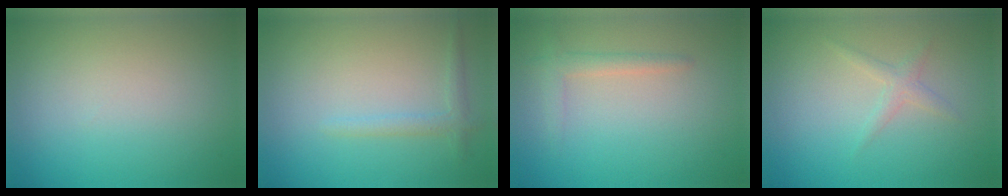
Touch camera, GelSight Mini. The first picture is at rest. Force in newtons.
{"total": 1.4, "press": 1.4, "slide": 0.1}
{"total": 1.6, "press": 1.6, "slide": 0.1}
{"total": 1.3, "press": 1.3, "slide": 0.0}